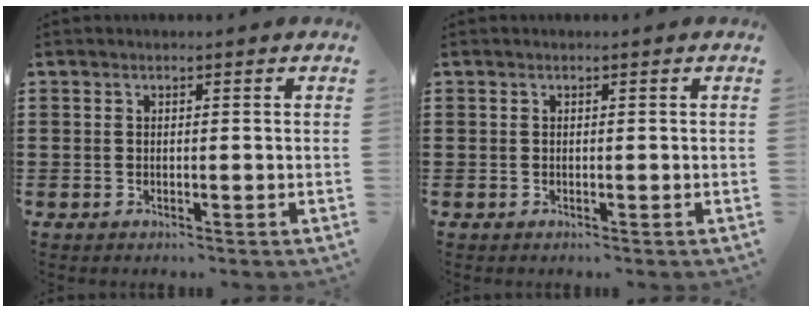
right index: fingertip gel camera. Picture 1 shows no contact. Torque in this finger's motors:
{"motor_torque": [0.00, 0.00, 0.00, 0.00]}